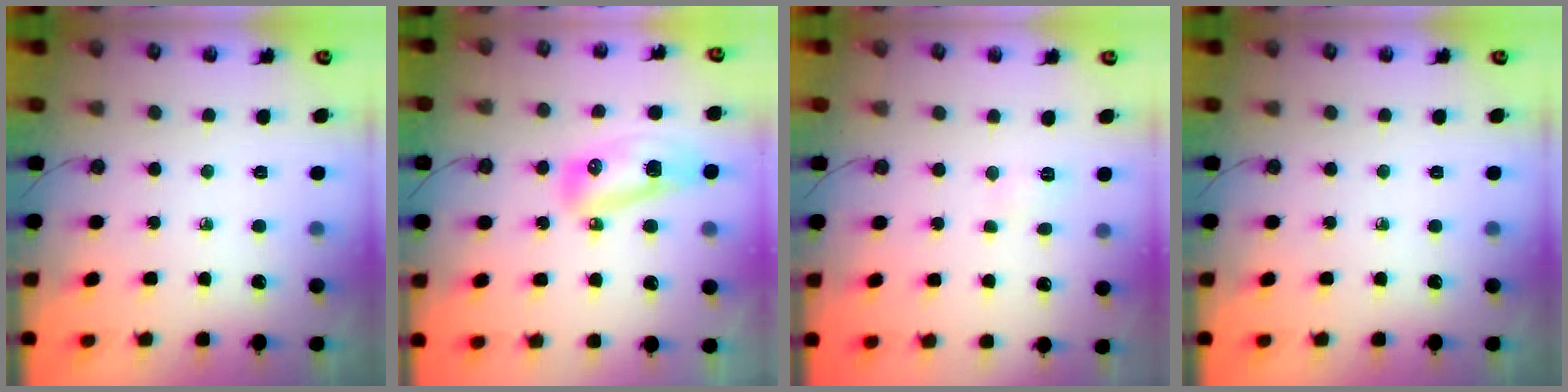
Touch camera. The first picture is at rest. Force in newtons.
{"total": 17.2, "press": 12.7, "slide": 11.6}
{"total": 2.9, "press": 2.8, "slide": 0.7}
{"total": 0.0}